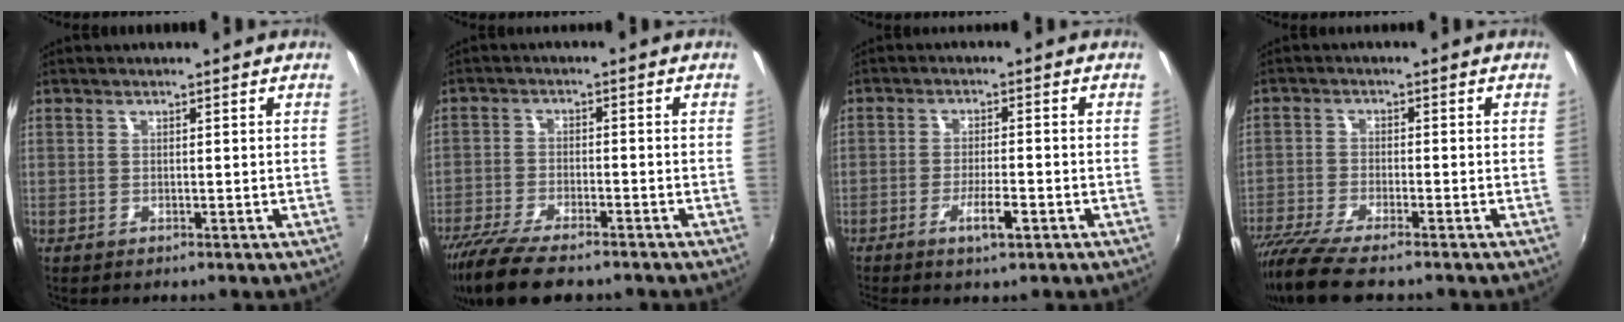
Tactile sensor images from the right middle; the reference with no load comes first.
{"total": 12.9, "force": [-10.3, 3.3, 7.0], "torque": [-0.159, -0.042, -0.178]}
{"total": 4.5, "force": [-2.5, 0.6, 3.7], "torque": [-0.078, -0.005, -0.043]}
{"total": 10.1, "force": [-8.3, 1.4, 5.6], "torque": [-0.134, -0.041, -0.151]}